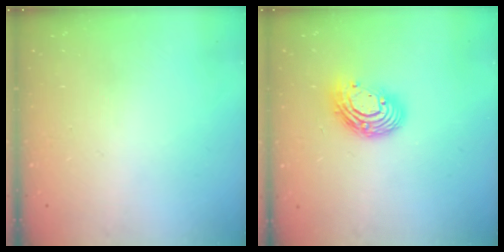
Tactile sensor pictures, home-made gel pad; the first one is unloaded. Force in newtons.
{"total": 11.8, "press": 11.7, "slide": 0.9}